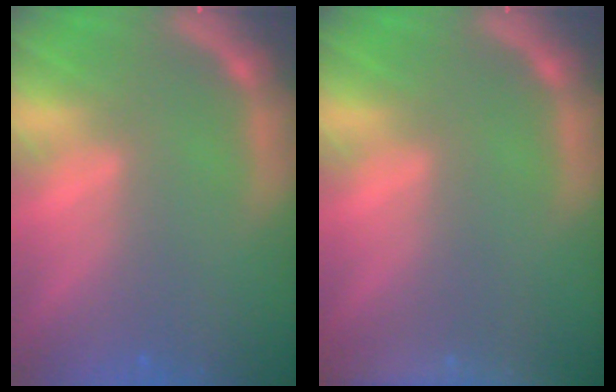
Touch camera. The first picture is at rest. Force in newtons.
{"total": 6.9}